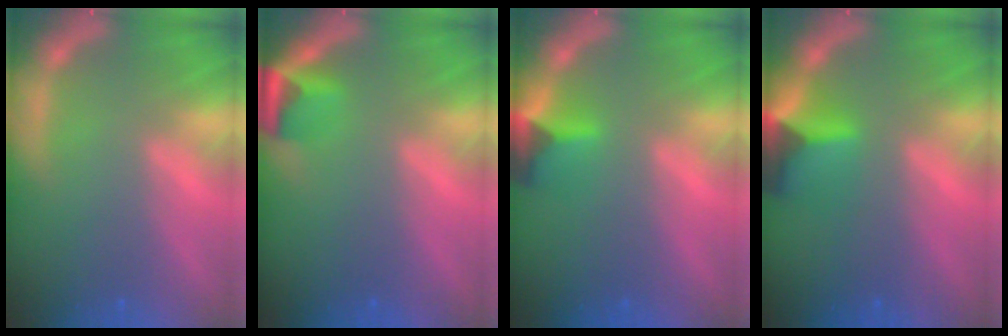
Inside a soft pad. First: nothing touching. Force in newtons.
{"total": 2.9}
{"total": 3.4}
{"total": 4.9}